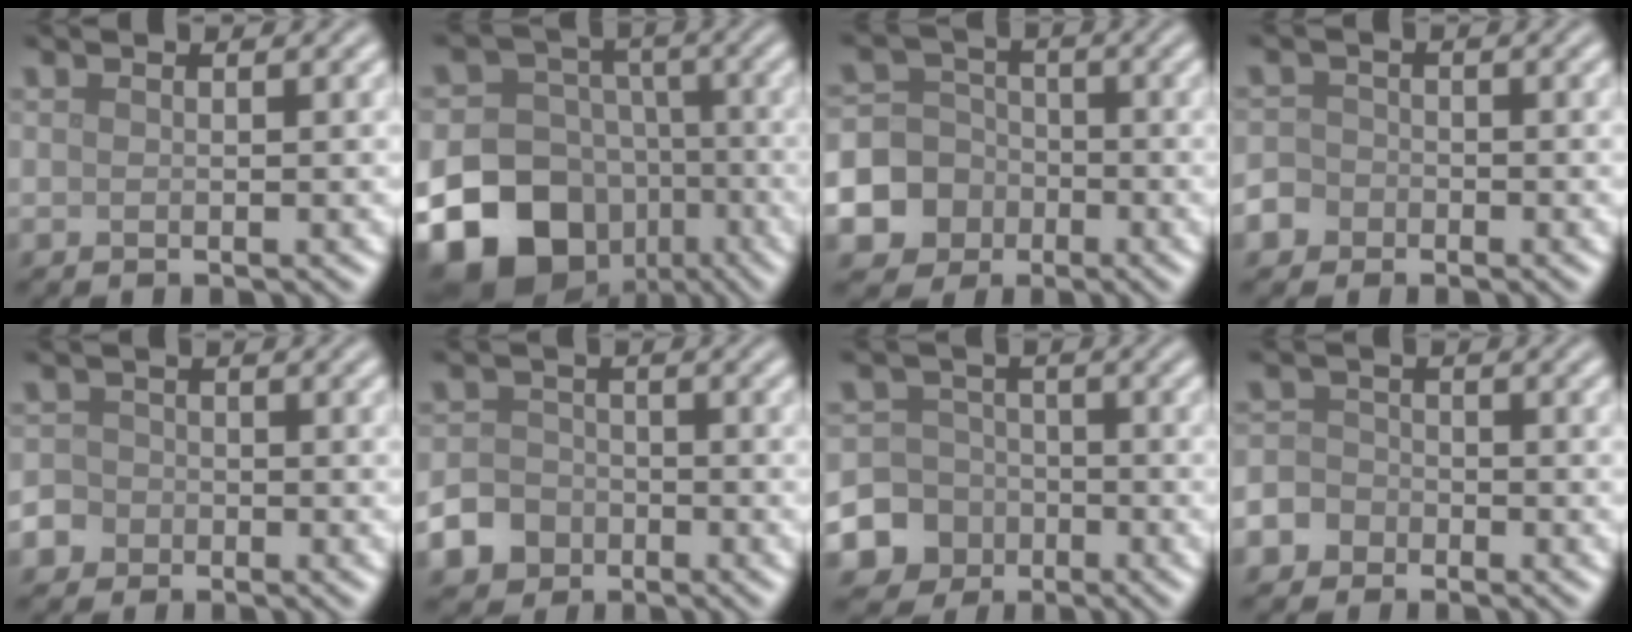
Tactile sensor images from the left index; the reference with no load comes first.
{"total": 19.8, "force": [-8.4, 16.4, 7.3], "torque": [-0.156, -0.054, -0.165]}
{"total": 11.7, "force": [-4.5, 10.6, 2.2], "torque": [-0.075, -0.035, -0.093]}
{"total": 3.7, "force": [-2.1, 3.0, 0.6], "torque": [0.000, -0.008, -0.043]}
{"total": 4.2, "force": [-2.2, 3.5, 0.8], "torque": [-0.004, -0.007, -0.050]}
{"total": 6.3, "force": [-3.7, 4.9, 1.4], "torque": [-0.015, -0.019, -0.077]}
{"total": 9.7, "force": [-4.2, 8.7, 1.1], "torque": [-0.024, -0.024, -0.097]}
{"total": 4.9, "force": [-2.9, 3.9, 0.9], "torque": [-0.006, -0.009, -0.064]}